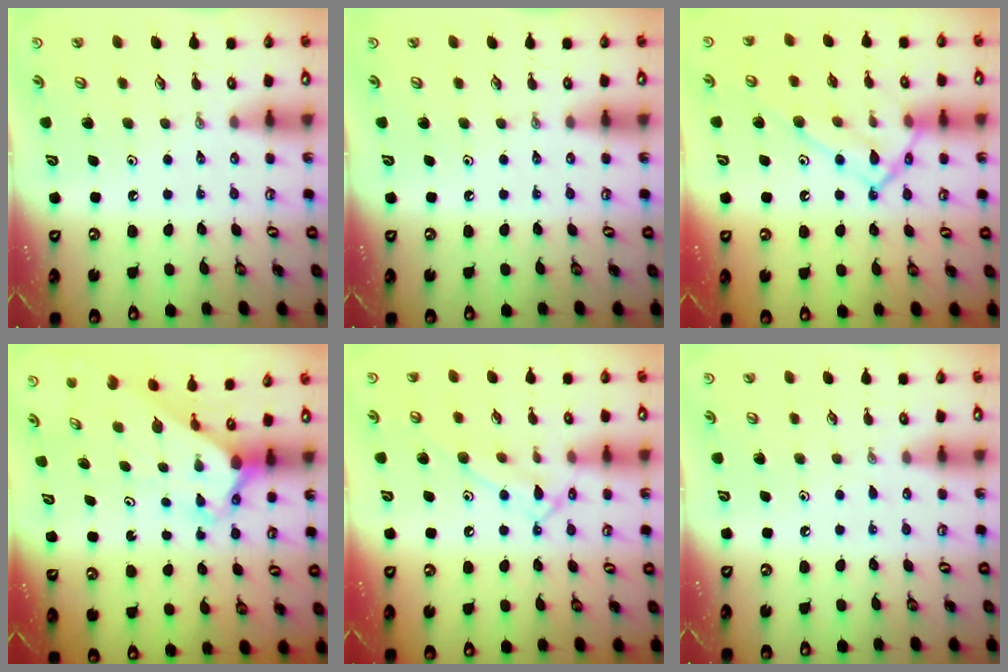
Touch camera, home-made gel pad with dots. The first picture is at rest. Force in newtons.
{"total": 0.0}
{"total": 14.4, "press": 14.3, "slide": 1.1}
{"total": 2.8, "press": 2.8, "slide": 0.2}
{"total": 11.5, "press": 11.5, "slide": 0.7}
{"total": 2.8, "press": 2.8, "slide": 0.3}